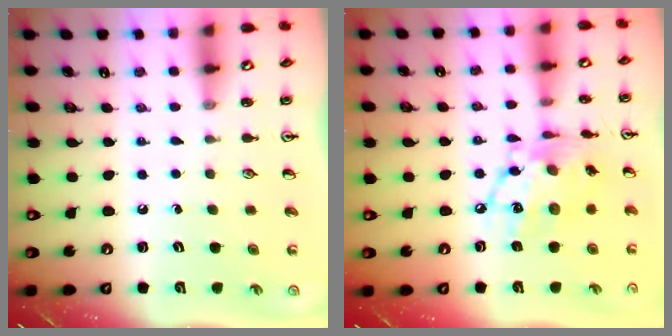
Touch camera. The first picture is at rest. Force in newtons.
{"total": 14.3, "press": 14.3, "slide": 1.4}